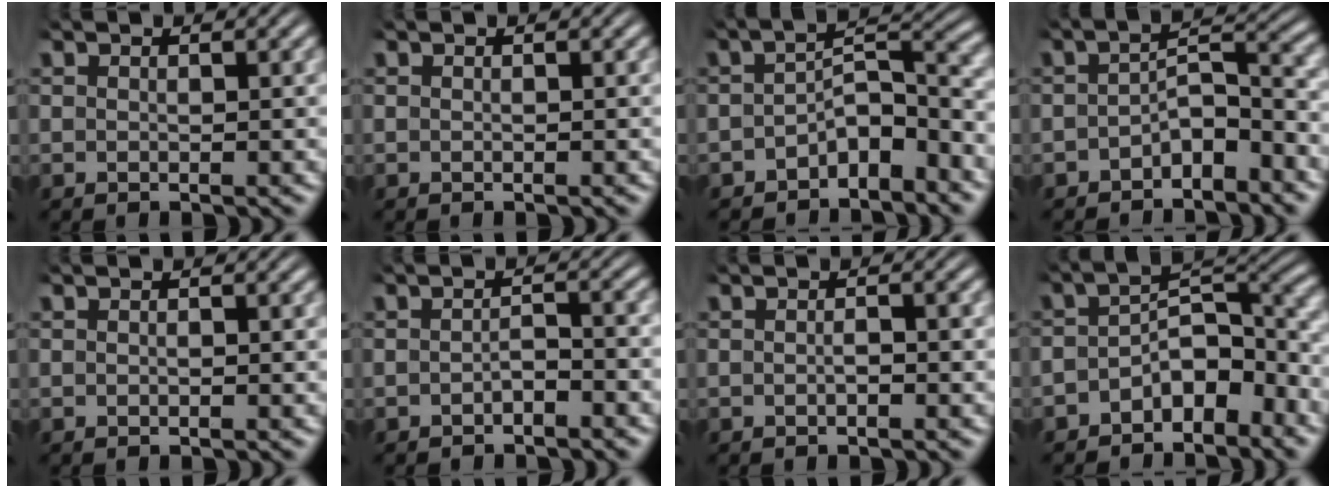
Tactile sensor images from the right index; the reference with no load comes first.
{"total": 0.0}
{"total": 4.1, "force": [-2.8, 1.3, 2.7], "torque": [-0.026, -0.007, -0.043]}
{"total": 3.5, "force": [-2.6, 0.9, 2.2], "torque": [-0.024, -0.008, -0.040]}
{"total": 0.0}
{"total": 1.6, "force": [-1.3, 0.4, 0.9], "torque": [-0.011, -0.007, -0.020]}
{"total": 0.8, "force": [-0.5, 0.1, 0.6], "torque": [-0.013, 0.001, -0.011]}
{"total": 5.3, "force": [-2.8, 2.3, 3.8], "torque": [-0.046, -0.010, -0.042]}